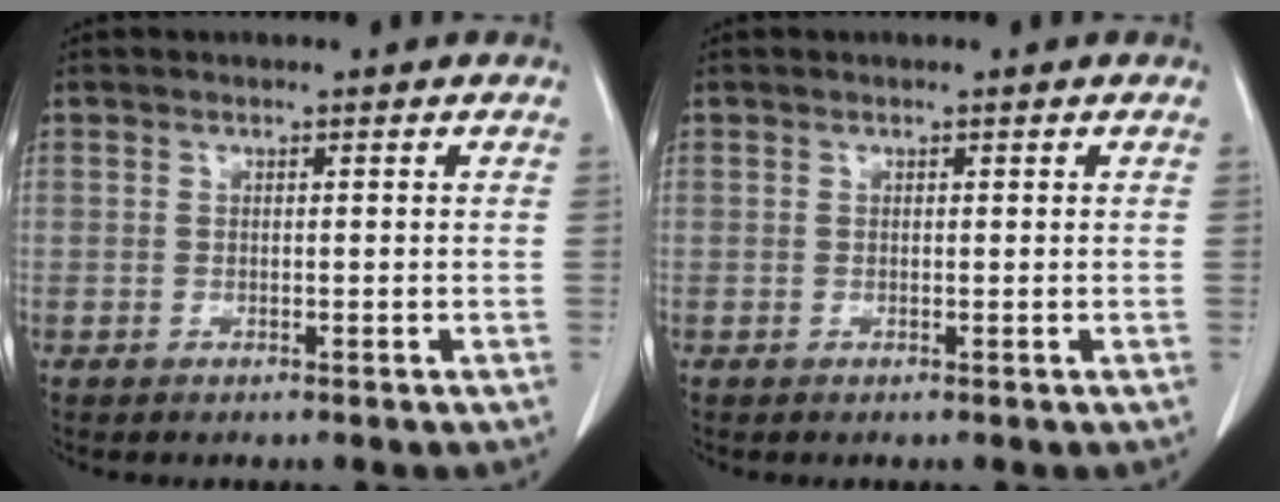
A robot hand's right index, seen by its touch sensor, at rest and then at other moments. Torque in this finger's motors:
{"motor_torque": [0.13, -0.10, 0.02, 0.01]}